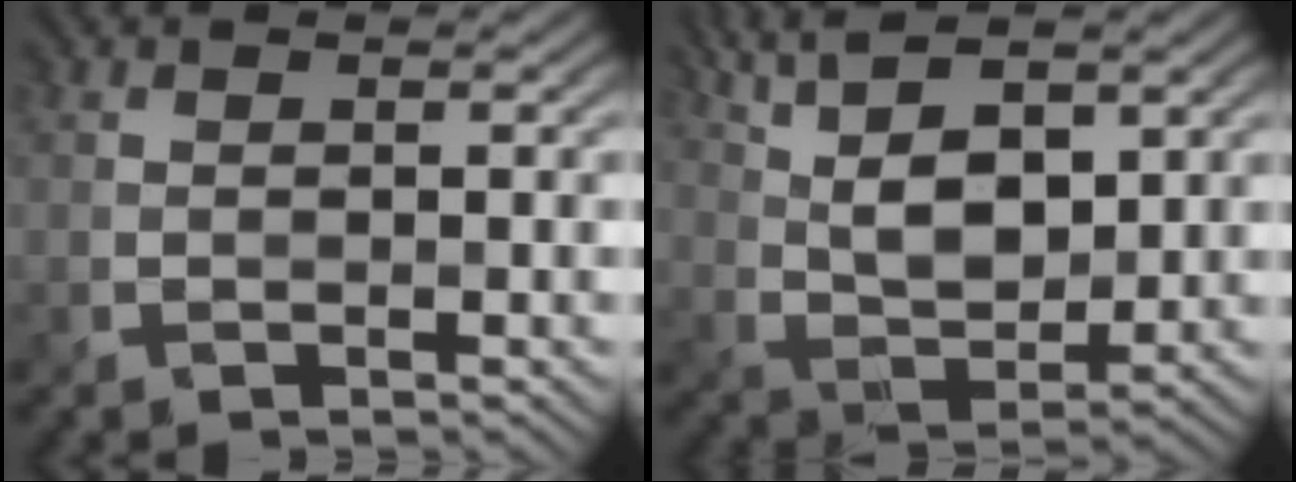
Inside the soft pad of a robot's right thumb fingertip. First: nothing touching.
{"total": 9.9, "force": [5.0, 3.8, 7.6], "torque": [-0.164, 0.009, 0.099]}